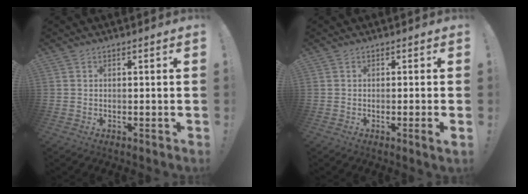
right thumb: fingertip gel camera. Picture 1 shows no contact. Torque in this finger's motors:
{"motor_torque": [0.13, 0.03, 0.29, -0.32, 0.11]}